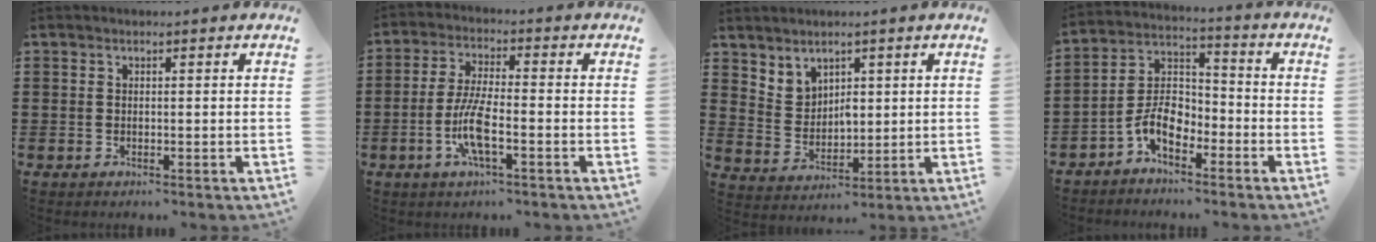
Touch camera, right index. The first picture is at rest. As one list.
[{"total": 7.4, "force": [-2.7, 1.7, 6.7], "torque": [-0.151, -0.013, -0.057]}, {"total": 4.0, "force": [3.0, 2.7, 0.5], "torque": [-0.025, -0.001, 0.056]}, {"total": 7.3, "force": [-4.1, 3.9, 4.6], "torque": [-0.100, 0.012, -0.081]}]